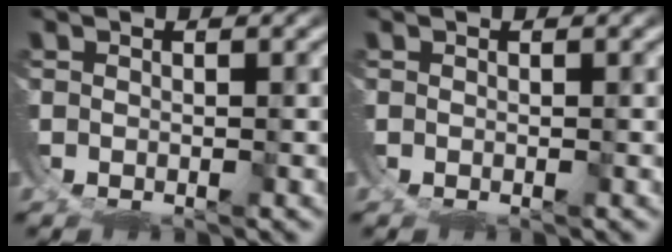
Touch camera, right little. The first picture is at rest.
{"total": 0.0}